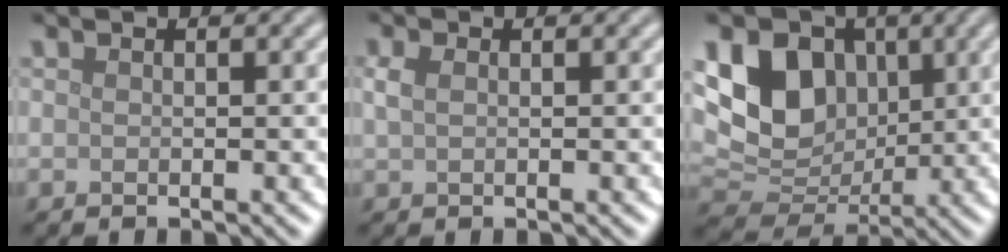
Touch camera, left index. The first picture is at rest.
{"total": 1.2, "force": [0.4, 0.8, 0.9], "torque": [-0.022, 0.002, 0.006]}
{"total": 9.3, "force": [2.2, 7.1, 5.7], "torque": [-0.114, 0.002, 0.030]}